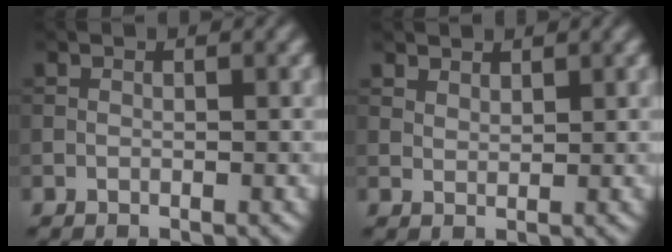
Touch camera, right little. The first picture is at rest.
{"total": 1.7, "force": [1.5, 0.8, 0.4], "torque": [-0.011, -0.003, 0.035]}